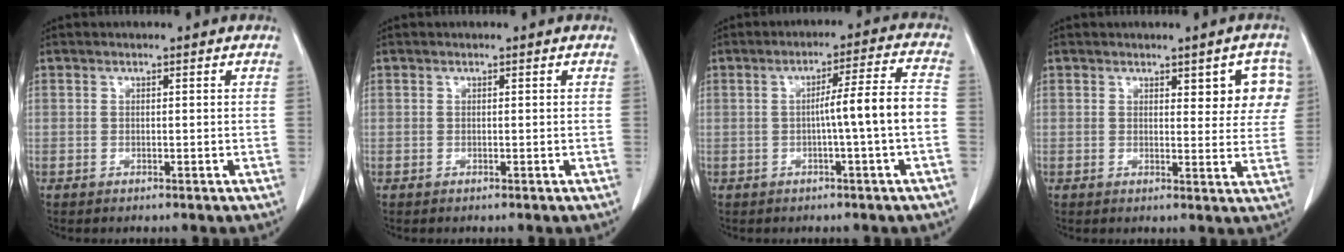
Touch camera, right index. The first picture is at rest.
{"total": 0.0}
{"total": 7.4, "force": [-1.4, -1.0, 7.2], "torque": [-0.107, 0.015, -0.019]}
{"total": 6.1, "force": [2.5, 2.3, 5.0], "torque": [-0.041, 0.007, 0.025]}